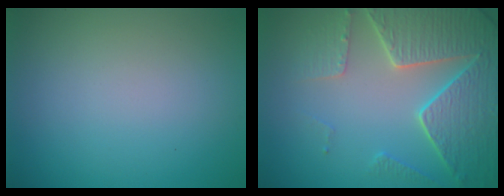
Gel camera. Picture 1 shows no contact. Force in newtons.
{"total": 7.0, "press": 5.6, "slide": 4.2}